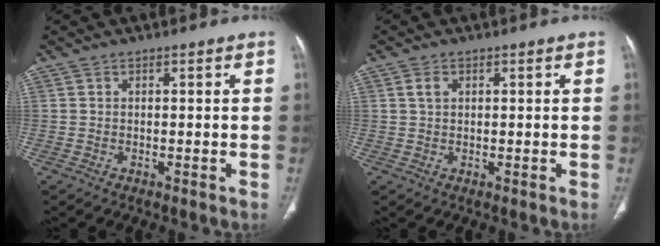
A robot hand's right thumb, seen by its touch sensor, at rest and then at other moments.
{"total": 1.9, "force": [0.6, 1.3, 1.2], "torque": [-0.022, 0.004, 0.012]}